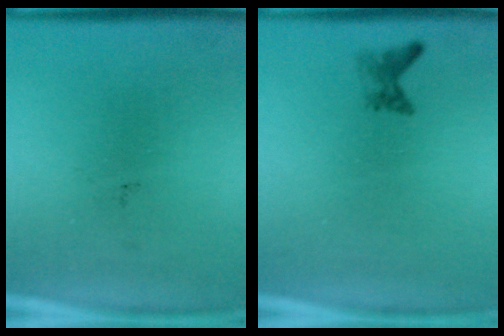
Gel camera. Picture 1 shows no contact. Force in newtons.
{"total": 1.2}